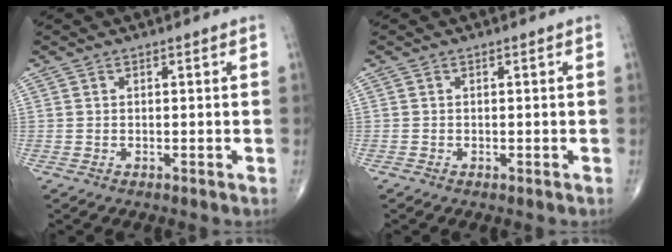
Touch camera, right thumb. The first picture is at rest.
{"total": 0.0}